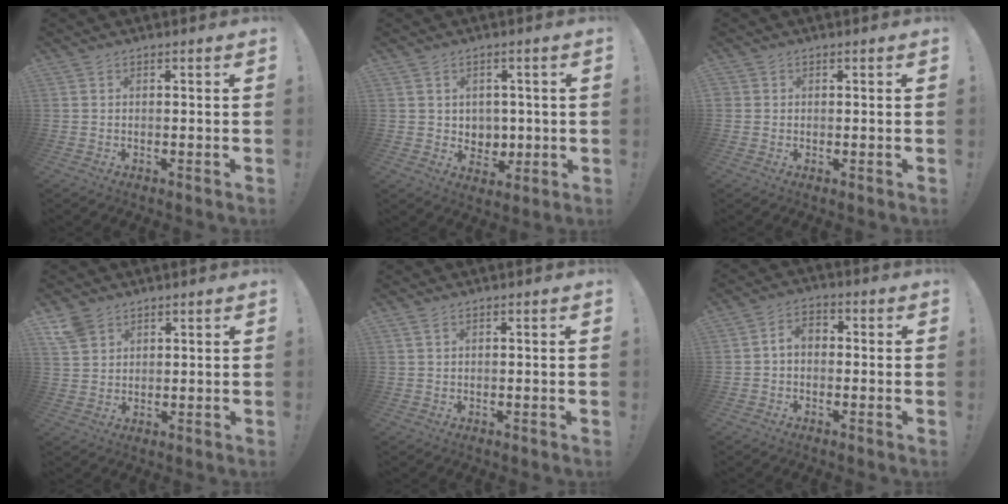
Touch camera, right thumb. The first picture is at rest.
{"total": 5.5, "force": [2.1, 5.0, 1.0], "torque": [-0.015, -0.018, 0.045]}
{"total": 1.2, "force": [0.3, 1.2, 0.2], "torque": [-0.006, 0.003, 0.006]}
{"total": 5.4, "force": [3.7, 3.5, 1.8], "torque": [-0.036, -0.016, 0.075]}
{"total": 1.3, "force": [0.7, 0.5, 0.9], "torque": [-0.025, 0.002, 0.015]}
{"total": 4.6, "force": [-0.5, 2.9, 3.5], "torque": [-0.063, 0.011, -0.010]}